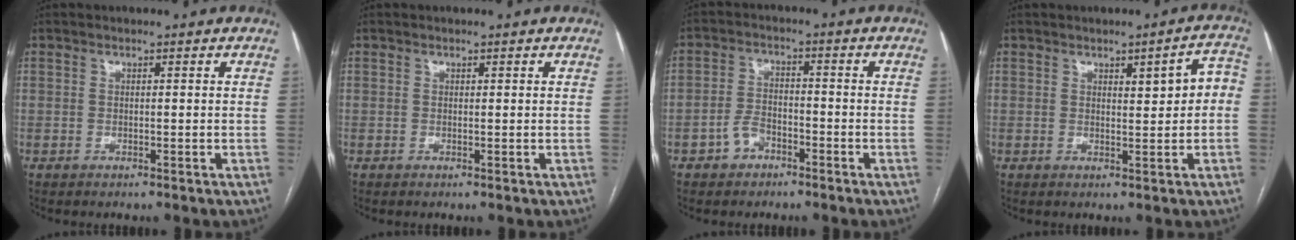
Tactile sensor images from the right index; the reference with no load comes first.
{"total": 0.0}
{"total": 4.2, "force": [-2.4, 2.8, 1.9], "torque": [-0.038, 0.013, -0.042]}
{"total": 4.9, "force": [0.7, 1.3, 4.7], "torque": [-0.055, 0.020, 0.010]}